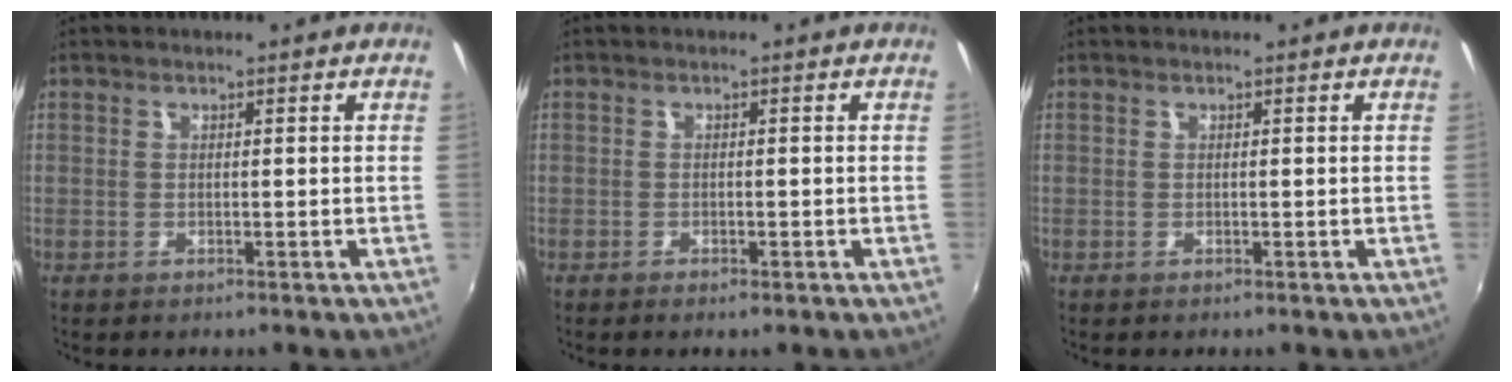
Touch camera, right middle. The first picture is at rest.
{"total": 1.2, "force": [-0.9, 0.1, 0.7], "torque": [-0.015, -0.005, -0.016]}
{"total": 0.0}